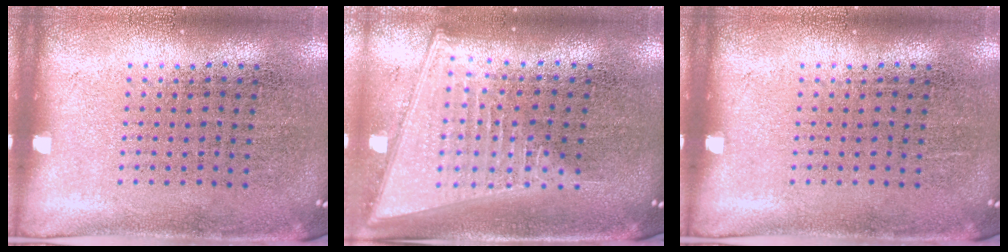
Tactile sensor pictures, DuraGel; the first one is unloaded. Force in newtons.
{"total": 2.2, "press": 1.8, "slide": 1.3}
{"total": 0.0}